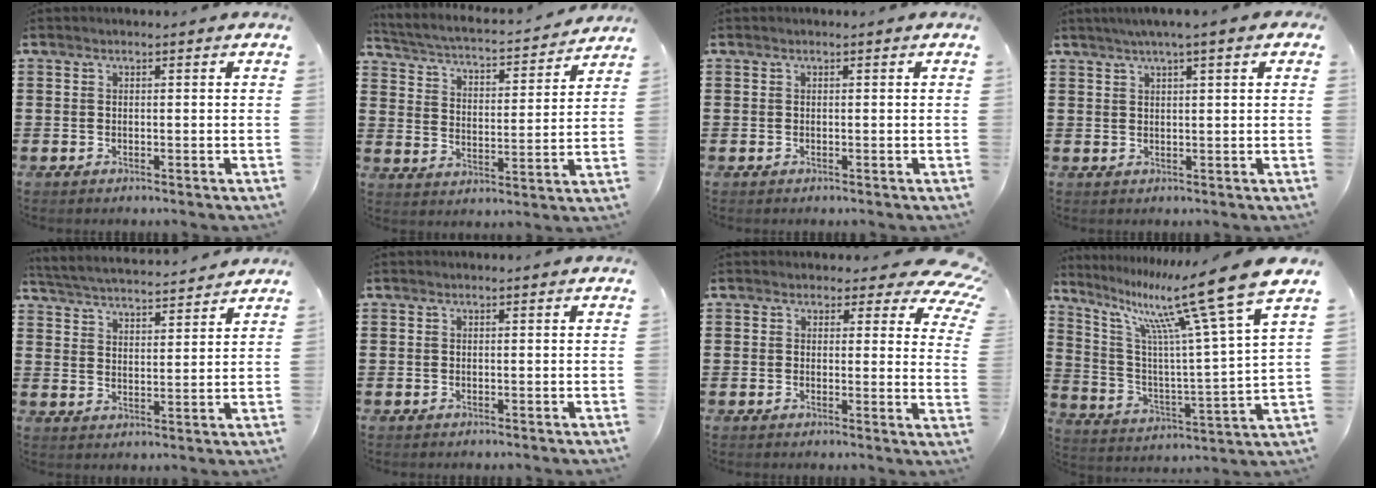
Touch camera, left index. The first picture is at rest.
{"total": 2.7, "force": [2.5, 0.2, 0.9], "torque": [-0.038, -0.027, 0.031]}
{"total": 0.0}
{"total": 2.7, "force": [1.8, 0.3, 2.0], "torque": [-0.041, 0.006, 0.031]}
{"total": 3.8, "force": [3.8, -0.2, 0.4], "torque": [-0.028, -0.027, 0.061]}
{"total": 0.0}
{"total": 4.0, "force": [3.1, 2.0, 1.7], "torque": [-0.025, -0.012, 0.050]}
{"total": 16.1, "force": [11.4, 1.0, 11.4], "torque": [-0.232, -0.071, 0.175]}